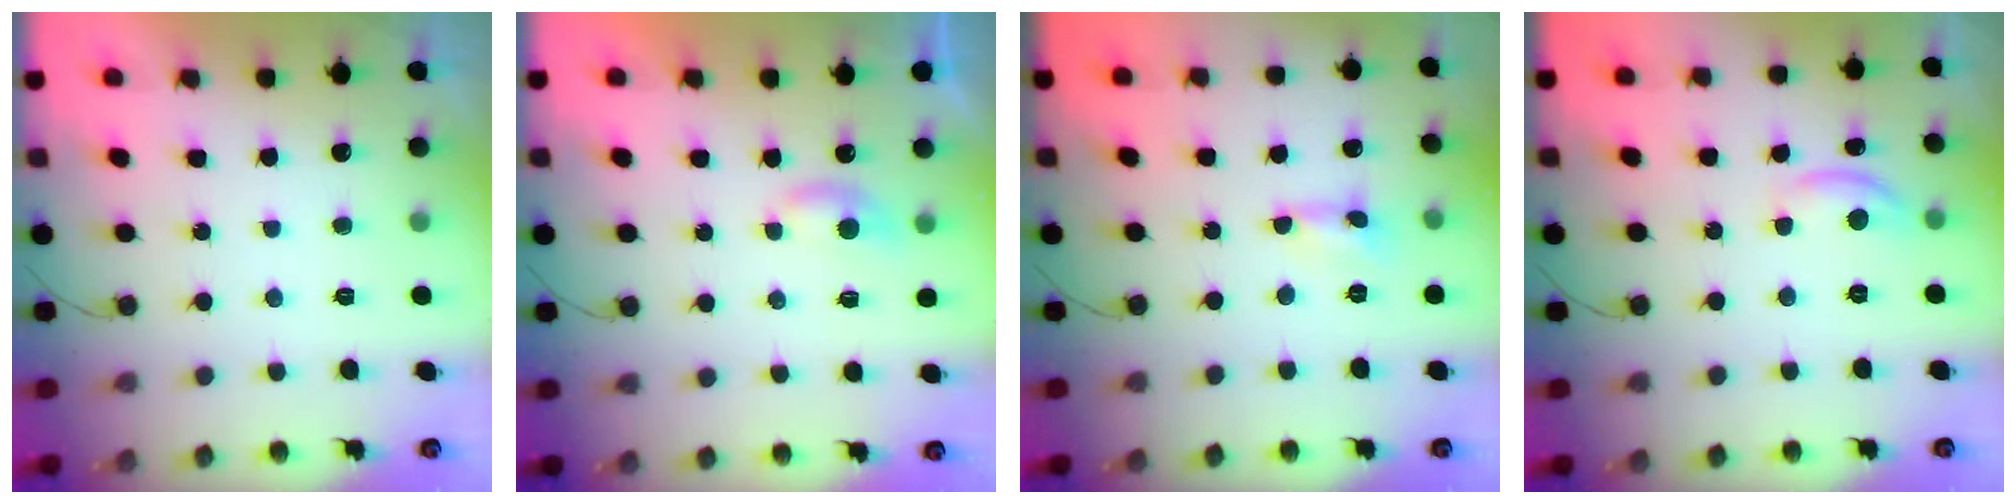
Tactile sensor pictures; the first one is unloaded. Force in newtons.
{"total": 5.3, "press": 5.2, "slide": 0.6}
{"total": 0.0}
{"total": 5.6, "press": 5.6, "slide": 0.5}